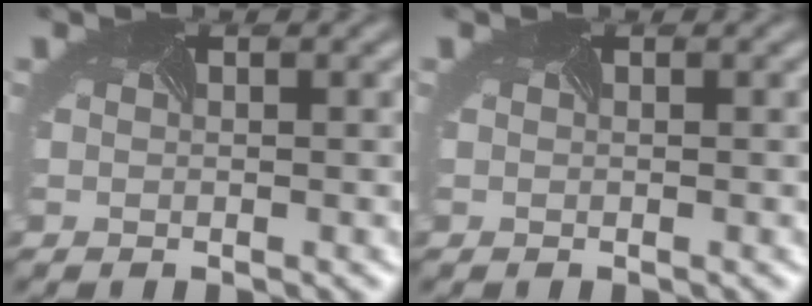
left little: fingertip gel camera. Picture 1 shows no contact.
{"total": 0.0}